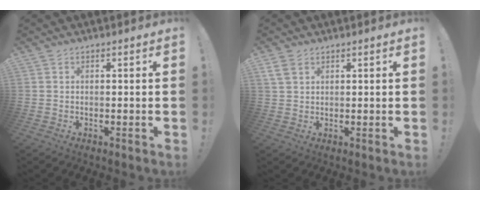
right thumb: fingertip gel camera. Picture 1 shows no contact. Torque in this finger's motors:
{"motor_torque": [-0.31, 0.82, 0.42, 0.14, 0.19]}